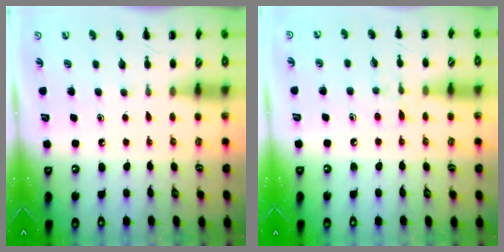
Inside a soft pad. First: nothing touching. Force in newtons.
{"total": 7.4, "press": 7.1, "slide": 2.2}